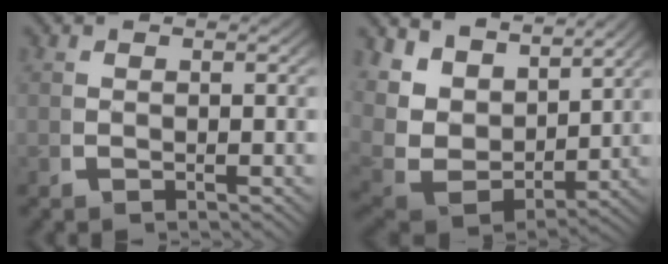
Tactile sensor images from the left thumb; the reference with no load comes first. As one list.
[{"total": 9.3, "force": [1.8, 6.3, 6.5], "torque": [-0.156, -0.027, 0.037]}]